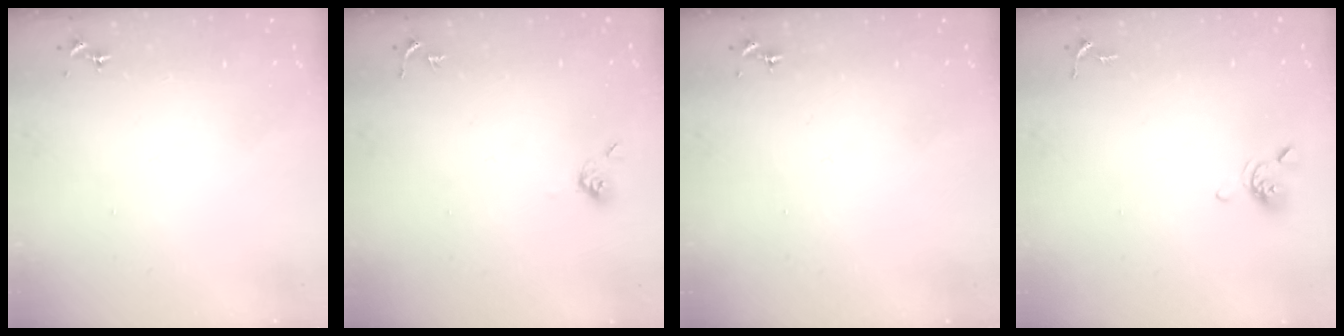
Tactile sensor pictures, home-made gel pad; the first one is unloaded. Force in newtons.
{"total": 4.0, "press": 3.9, "slide": 0.8}
{"total": 0.0}
{"total": 6.2, "press": 6.0, "slide": 1.5}